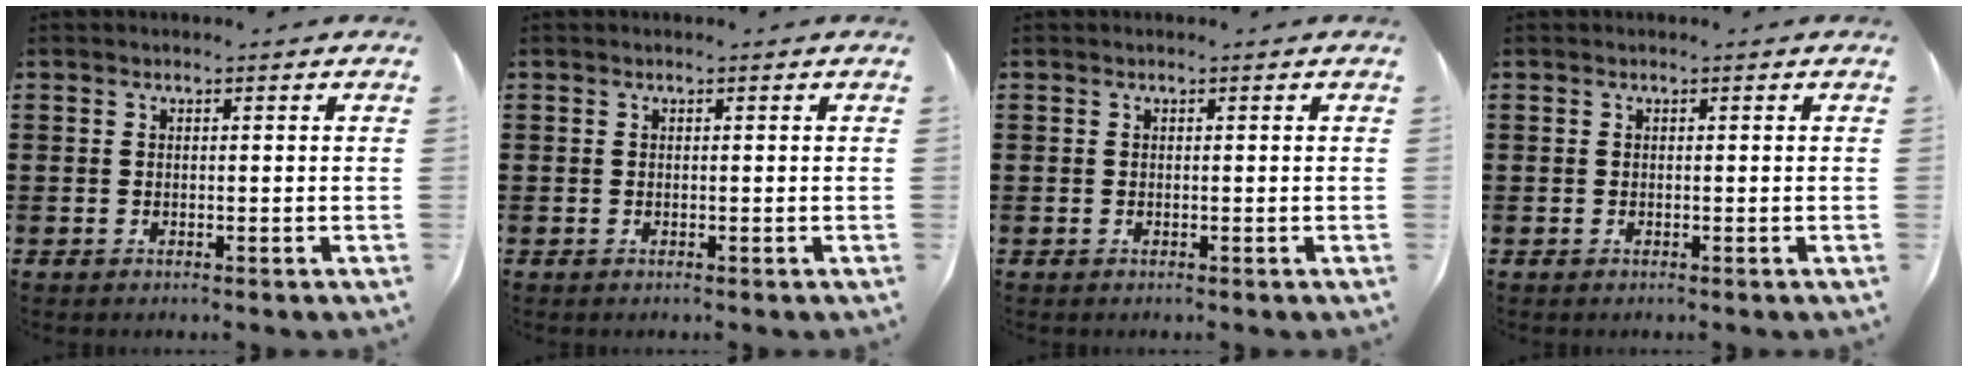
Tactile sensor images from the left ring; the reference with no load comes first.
{"total": 0.0}
{"total": 0.0}
{"total": 0.0}